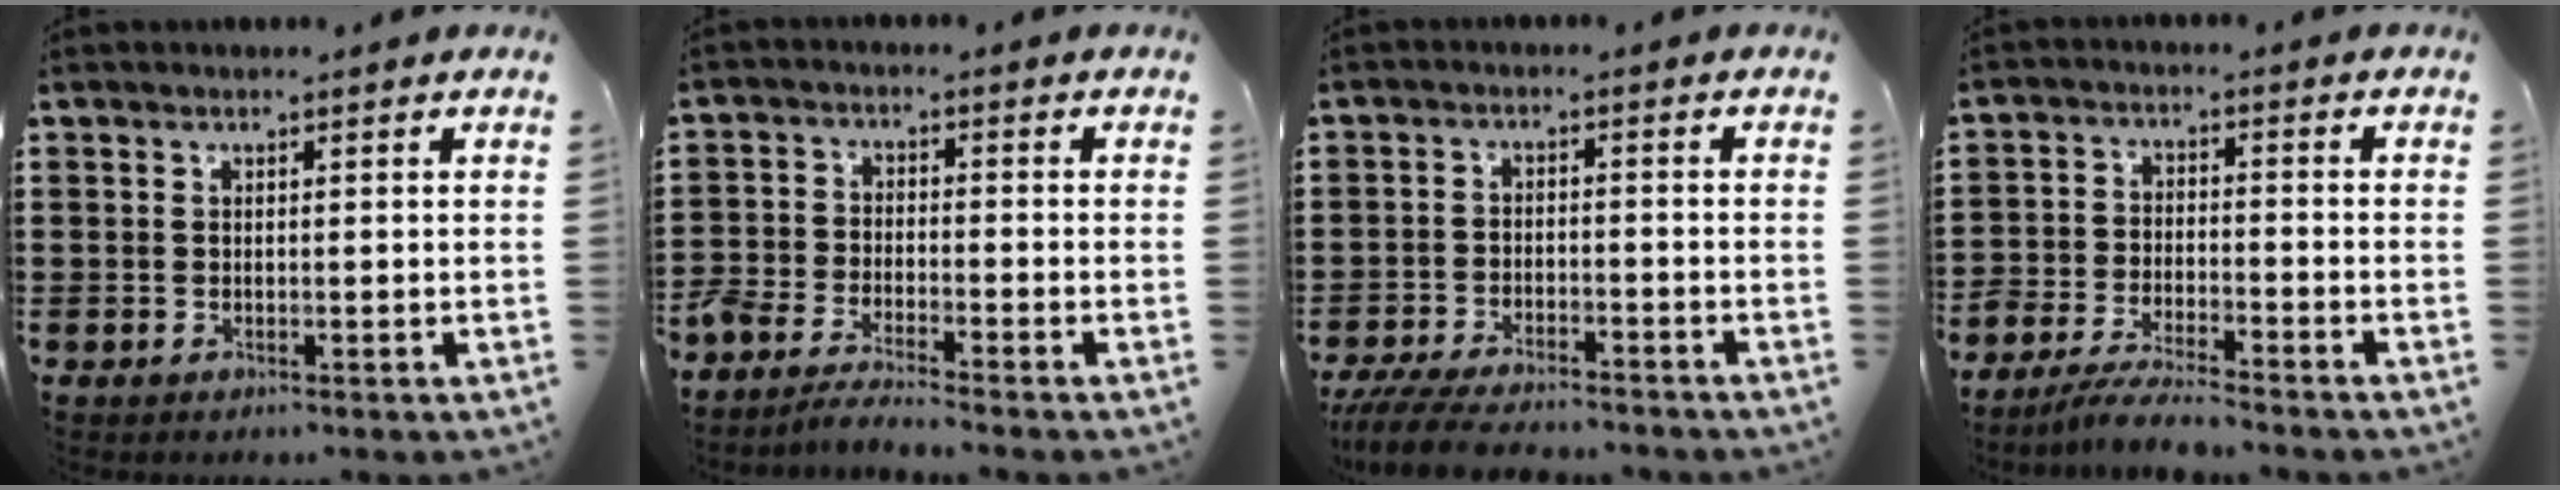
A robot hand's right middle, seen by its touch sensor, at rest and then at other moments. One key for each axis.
{"total": 3.6, "fx": -3.6, "fy": 0.2, "fz": 0.5, "tx": -0.021, "ty": 0.002, "tz": -0.077}
{"total": 5.3, "fx": -5.0, "fy": 0.5, "fz": 1.7, "tx": -0.046, "ty": -0.009, "tz": -0.101}
{"total": 5.3, "fx": -5.1, "fy": 0.3, "fz": 1.3, "tx": -0.036, "ty": -0.004, "tz": -0.104}